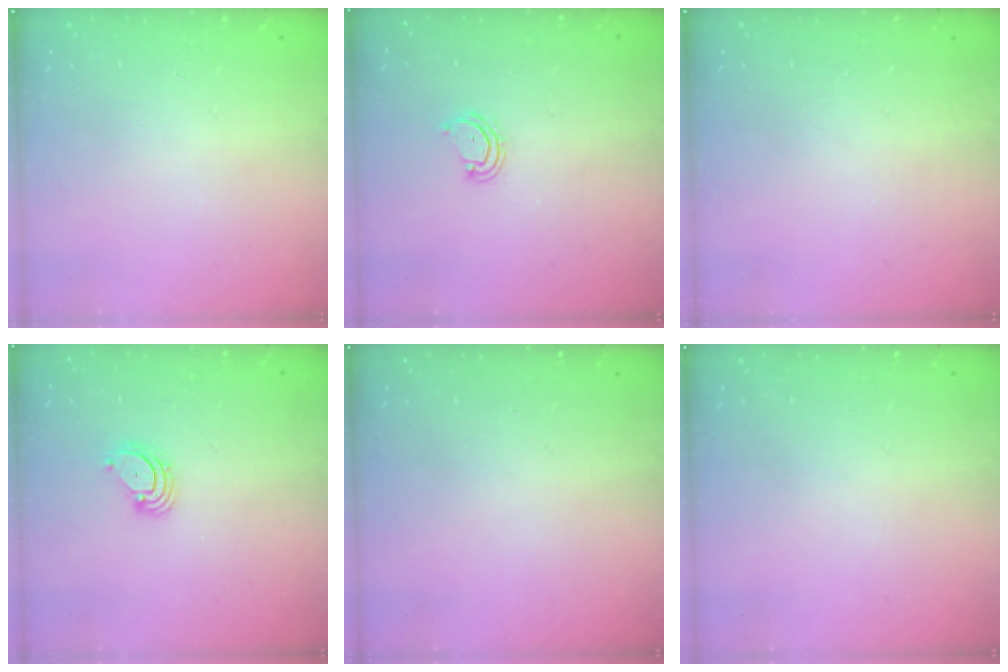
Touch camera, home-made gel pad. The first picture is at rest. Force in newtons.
{"total": 4.2, "press": 4.1, "slide": 0.4}
{"total": 0.0}
{"total": 3.5, "press": 3.5, "slide": 0.4}
{"total": 0.0}
{"total": 0.0}